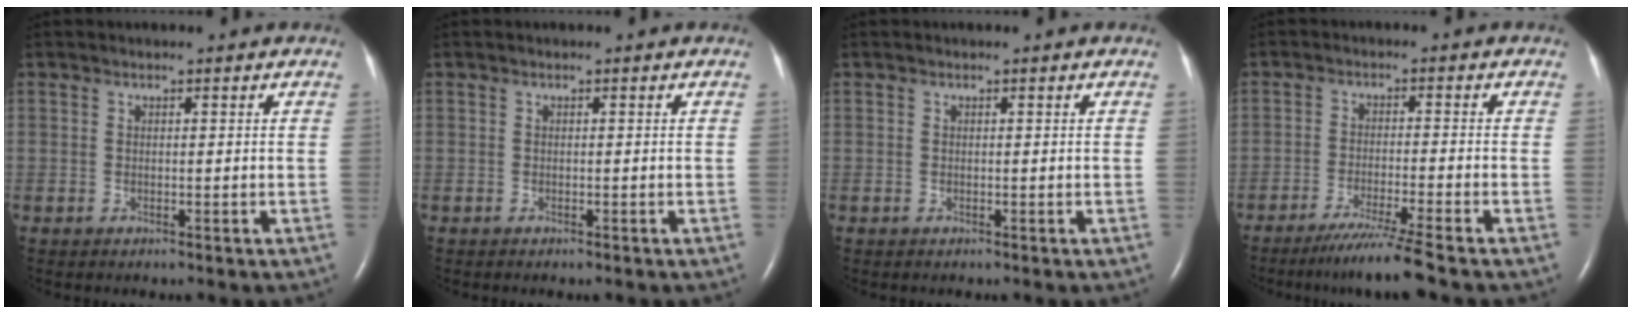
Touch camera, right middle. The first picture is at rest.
{"total": 0.0}
{"total": 0.0}
{"total": 6.8, "force": [-5.4, -1.7, 3.9], "torque": [-0.067, -0.026, -0.098]}